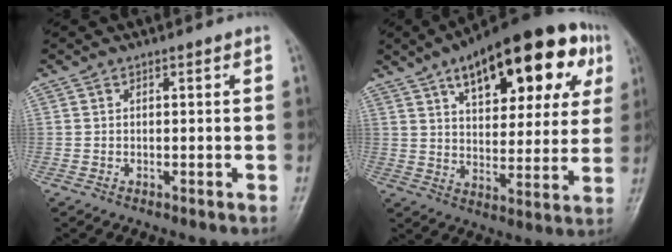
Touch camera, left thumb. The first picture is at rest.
{"total": 25.7, "force": [11.7, 11.9, 19.5], "torque": [-0.244, 0.007, 0.169]}